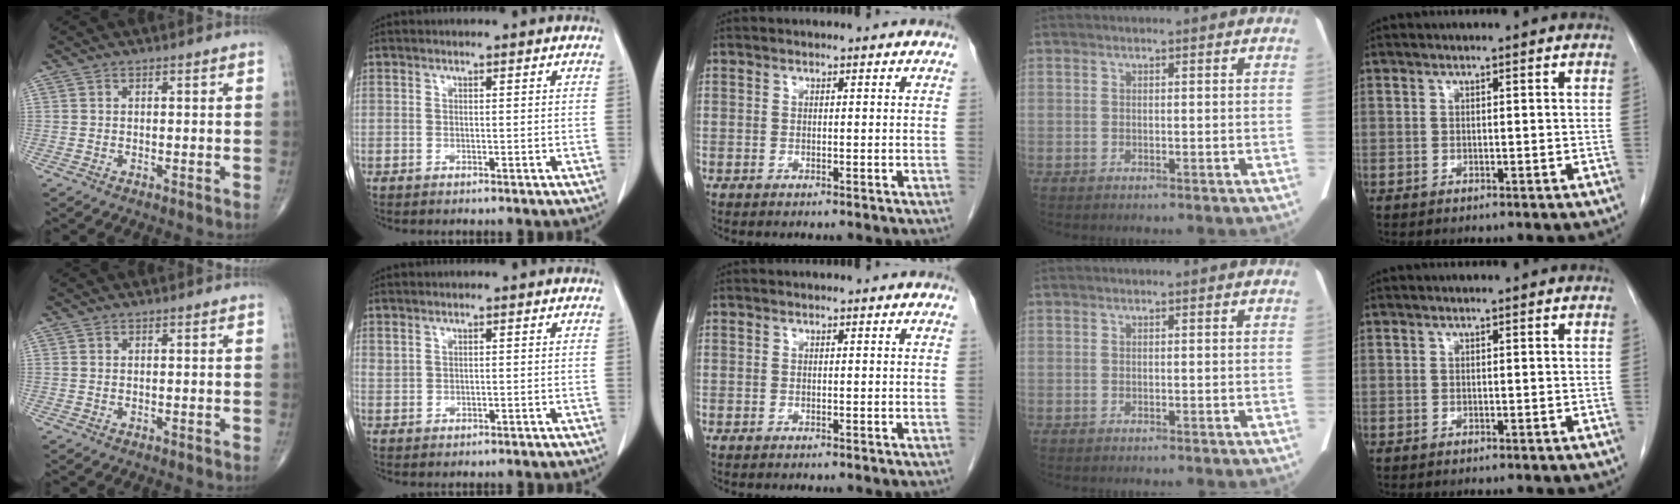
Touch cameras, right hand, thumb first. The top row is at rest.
{"index": {"total": 0.8, "force": [0.5, 0.5, 0.5], "torque": [-0.009, 0.002, 0.014]}}